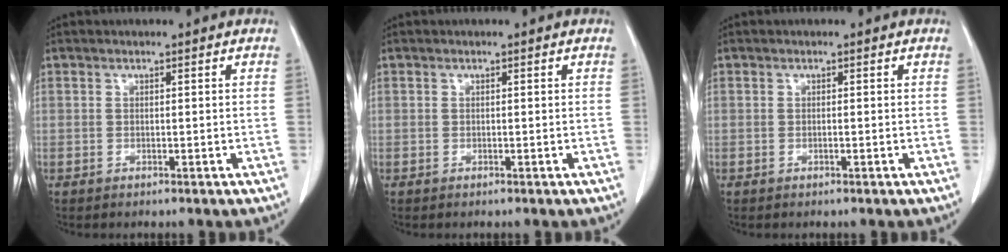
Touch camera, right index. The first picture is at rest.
{"total": 0.0}
{"total": 0.0}